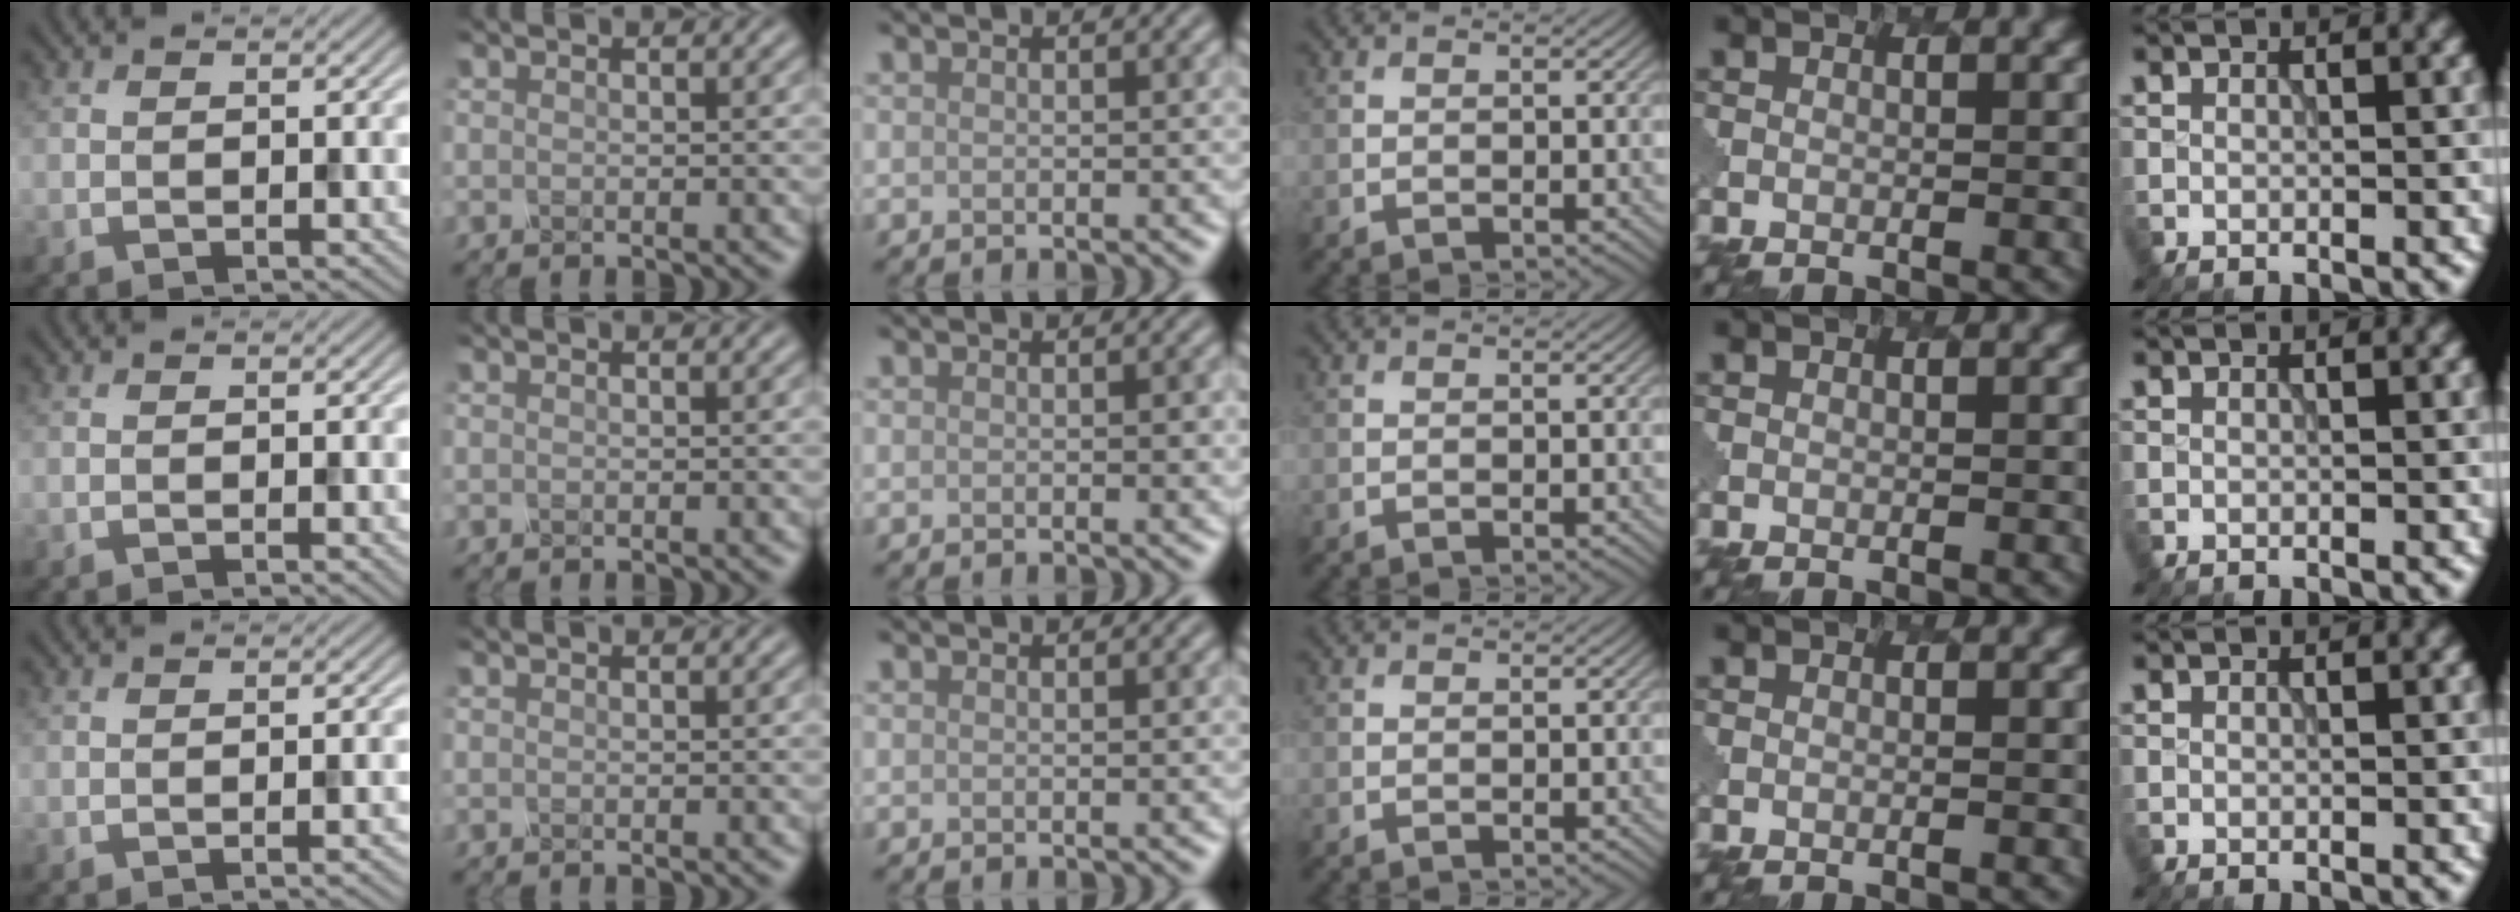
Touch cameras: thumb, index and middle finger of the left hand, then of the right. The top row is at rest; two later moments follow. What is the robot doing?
{"motion": "unscrew", "object": "spray bottle"}